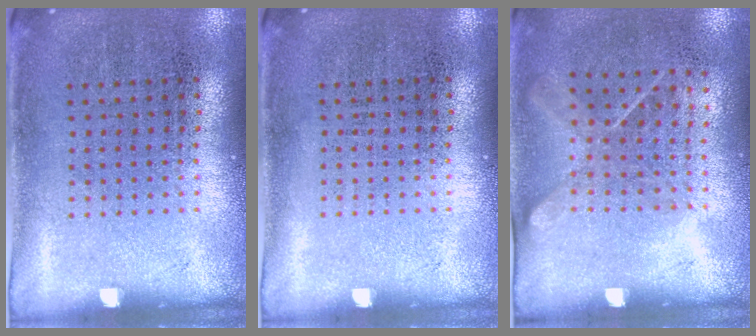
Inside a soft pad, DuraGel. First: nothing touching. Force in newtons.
{"total": 0.0}
{"total": 1.2, "press": 0.9, "slide": 0.8}